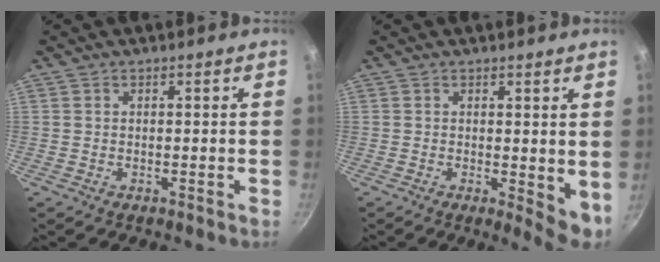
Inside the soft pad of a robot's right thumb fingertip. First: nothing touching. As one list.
[{"total": 5.2, "force": [0.7, 2.1, 4.8], "torque": [-0.059, -0.010, 0.012]}]